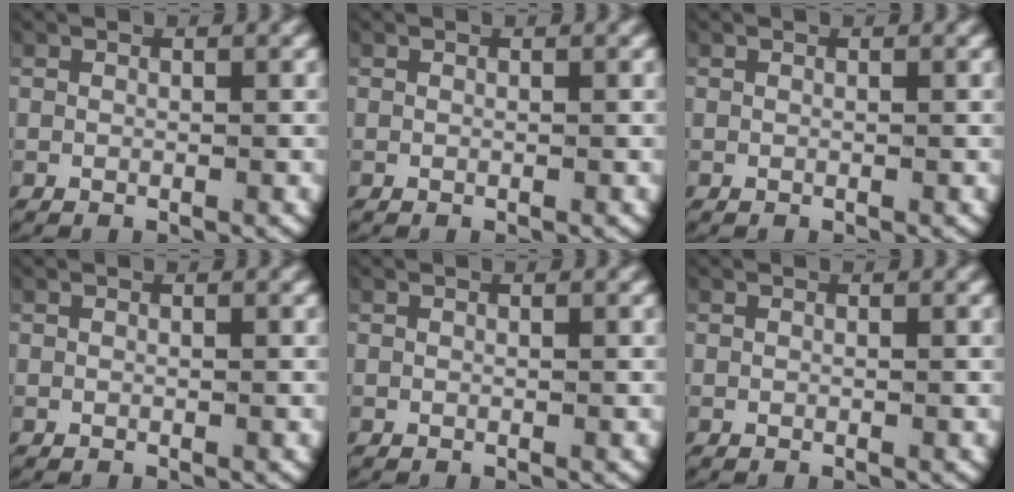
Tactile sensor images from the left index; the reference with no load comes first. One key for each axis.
{"total": 0.0}
{"total": 0.0}
{"total": 0.0}
{"total": 0.0}
{"total": 0.0}